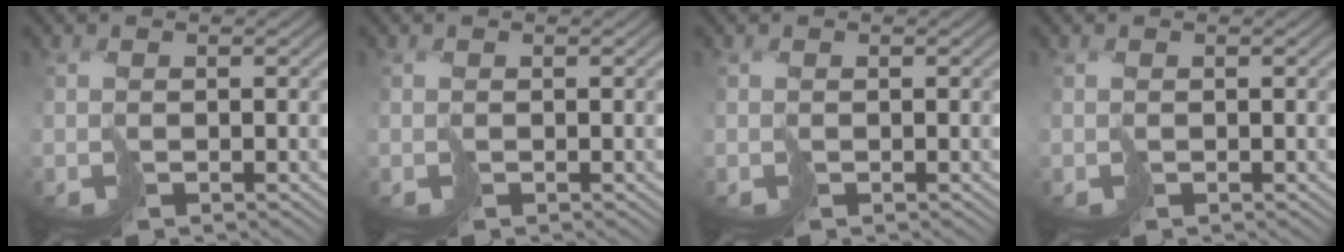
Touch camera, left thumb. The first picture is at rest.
{"total": 0.0}
{"total": 0.0}
{"total": 0.0}